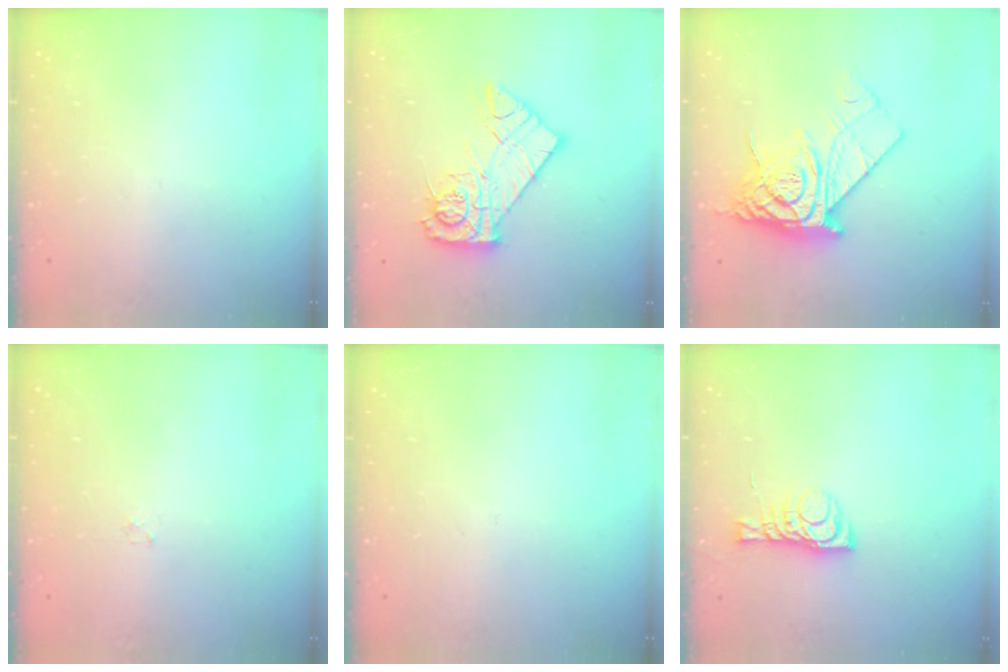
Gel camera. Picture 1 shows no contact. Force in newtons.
{"total": 14.6, "press": 14.6, "slide": 1.4}
{"total": 12.9, "press": 12.8, "slide": 1.5}
{"total": 0.8, "press": 0.8, "slide": 0.2}
{"total": 0.0}
{"total": 7.0, "press": 6.9, "slide": 0.5}